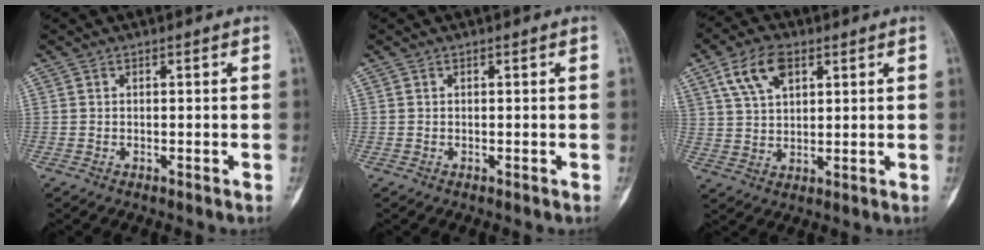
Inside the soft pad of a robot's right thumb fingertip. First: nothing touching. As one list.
[{"total": 0.0}, {"total": 8.6, "force": [4.1, 4.8, 5.9], "torque": [-0.103, -0.006, 0.078]}]